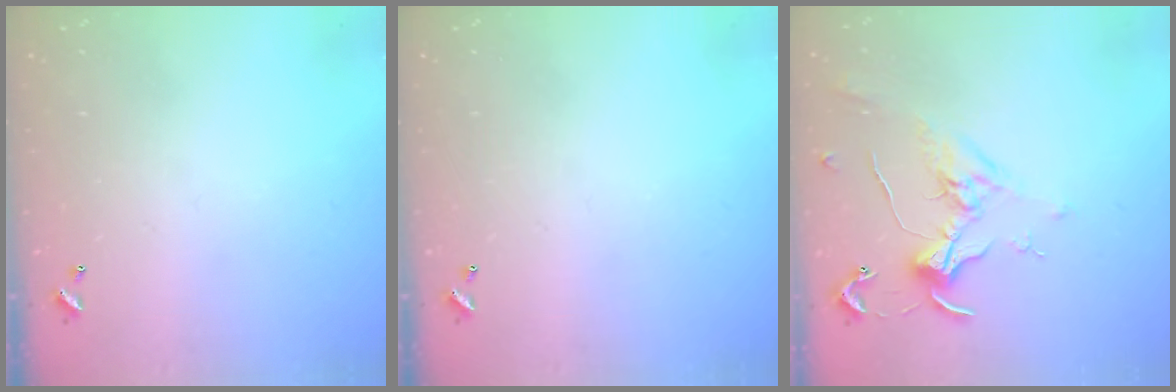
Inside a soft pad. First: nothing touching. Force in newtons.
{"total": 0.0}
{"total": 0.7, "press": 0.3, "slide": 0.7}